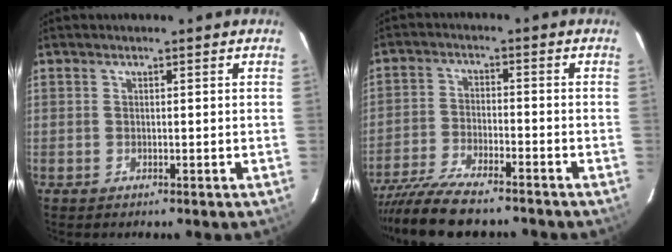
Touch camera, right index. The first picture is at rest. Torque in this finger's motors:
{"motor_torque": [1.17, -0.97, 0.21, 0.02]}